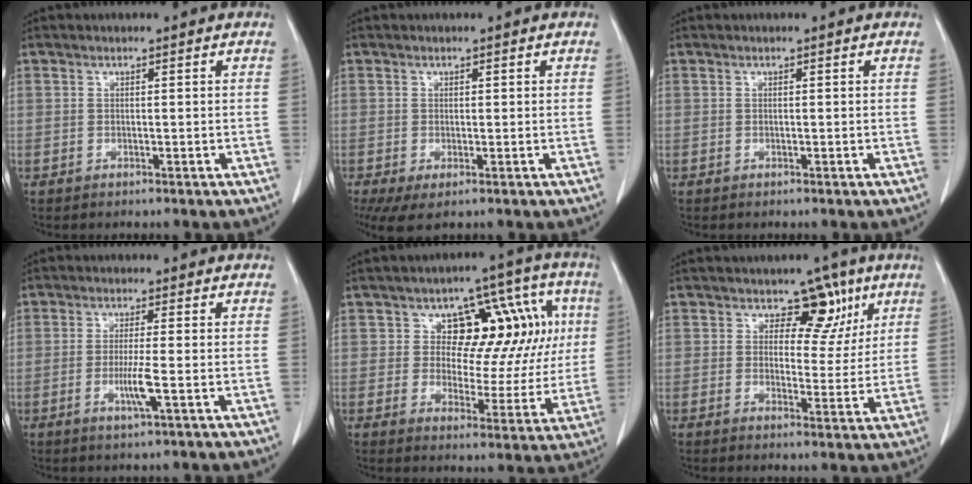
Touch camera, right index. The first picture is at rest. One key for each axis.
{"total": 3.9, "fx": -0.8, "fy": 1.8, "fz": 3.4, "tx": -0.066, "ty": -0.003, "tz": -0.007}
{"total": 0.0}
{"total": 4.2, "fx": -1.2, "fy": -0.3, "fz": 4.0, "tx": -0.077, "ty": -0.010, "tz": -0.025}
{"total": 13.1, "fx": 3.6, "fy": 8.1, "fz": 9.6, "tx": -0.094, "ty": 0.043, "tz": 0.052}
{"total": 6.4, "fx": 3.5, "fy": 4.3, "fz": 3.2, "tx": -0.017, "ty": 0.003, "tz": 0.044}